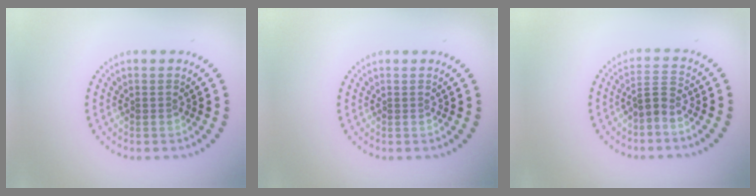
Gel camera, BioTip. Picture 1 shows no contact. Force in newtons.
{"total": 0.0}
{"total": 2.3, "press": 1.7, "slide": 1.6}